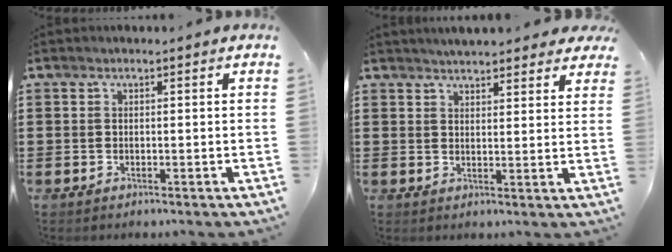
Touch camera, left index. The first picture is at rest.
{"total": 3.7, "force": [3.7, 0.6, 0.5], "torque": [-0.014, -0.010, 0.066]}